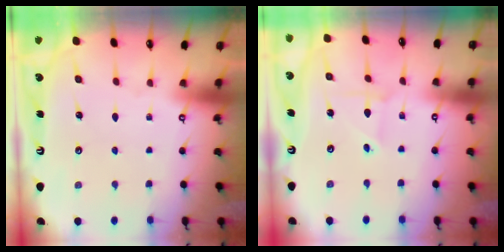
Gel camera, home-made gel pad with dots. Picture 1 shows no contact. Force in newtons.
{"total": 2.2, "press": 2.2, "slide": 0.2}